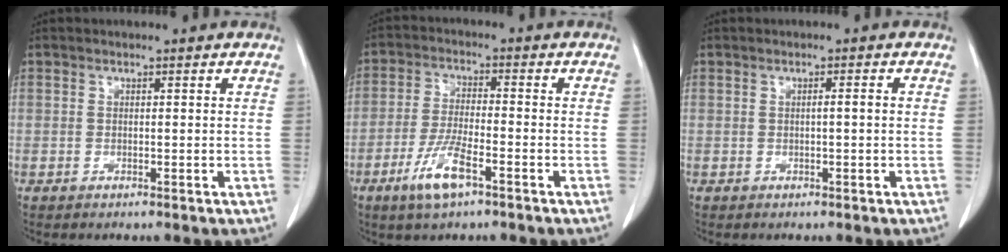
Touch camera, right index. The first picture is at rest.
{"total": 7.1, "force": [-4.0, 1.4, 5.7], "torque": [-0.121, -0.009, -0.075]}
{"total": 1.0, "force": [-0.1, 0.0, 1.0], "torque": [-0.017, 0.002, 0.000]}